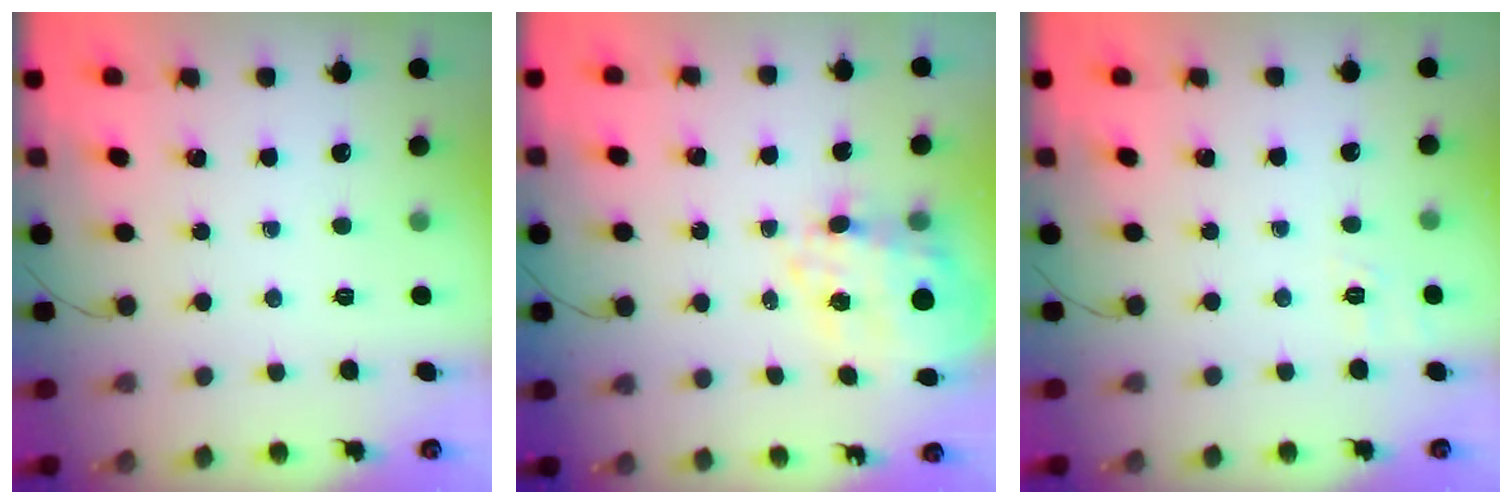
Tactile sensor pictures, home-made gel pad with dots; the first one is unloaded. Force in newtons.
{"total": 12.5, "press": 12.1, "slide": 3.1}
{"total": 1.8, "press": 0.4, "slide": 1.7}